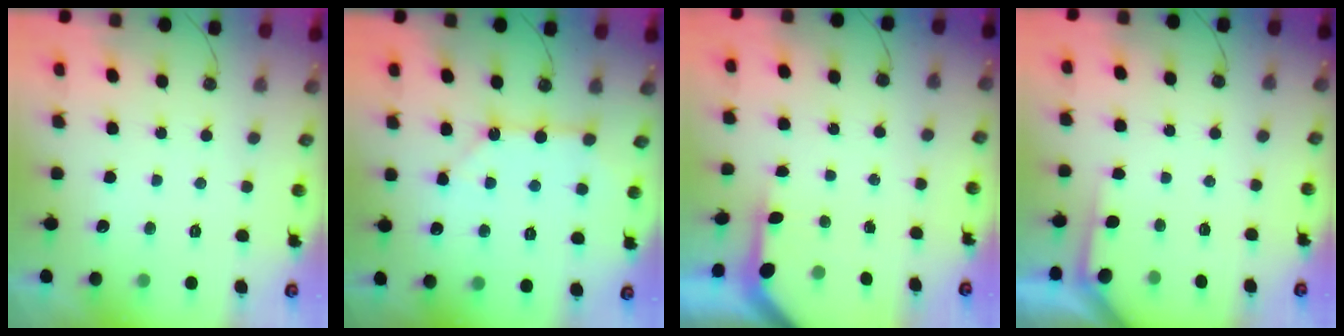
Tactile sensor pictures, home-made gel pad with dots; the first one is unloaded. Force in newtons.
{"total": 6.3, "press": 6.3, "slide": 0.7}
{"total": 3.1, "press": 3.1, "slide": 0.2}
{"total": 2.7, "press": 2.7, "slide": 0.3}